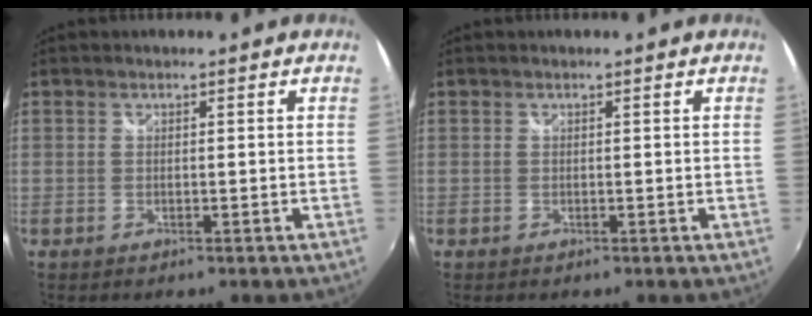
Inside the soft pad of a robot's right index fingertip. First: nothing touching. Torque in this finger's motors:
{"motor_torque": [-0.08, 0.02, -0.02, 0.01]}